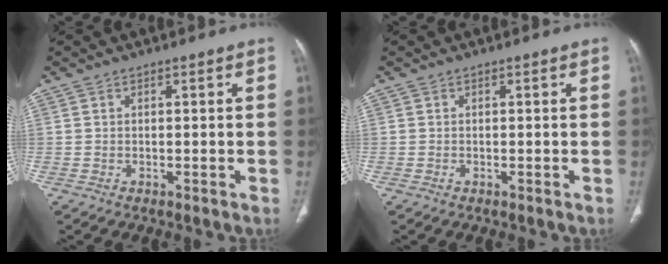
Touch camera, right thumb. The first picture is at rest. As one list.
[{"total": 0.0}]